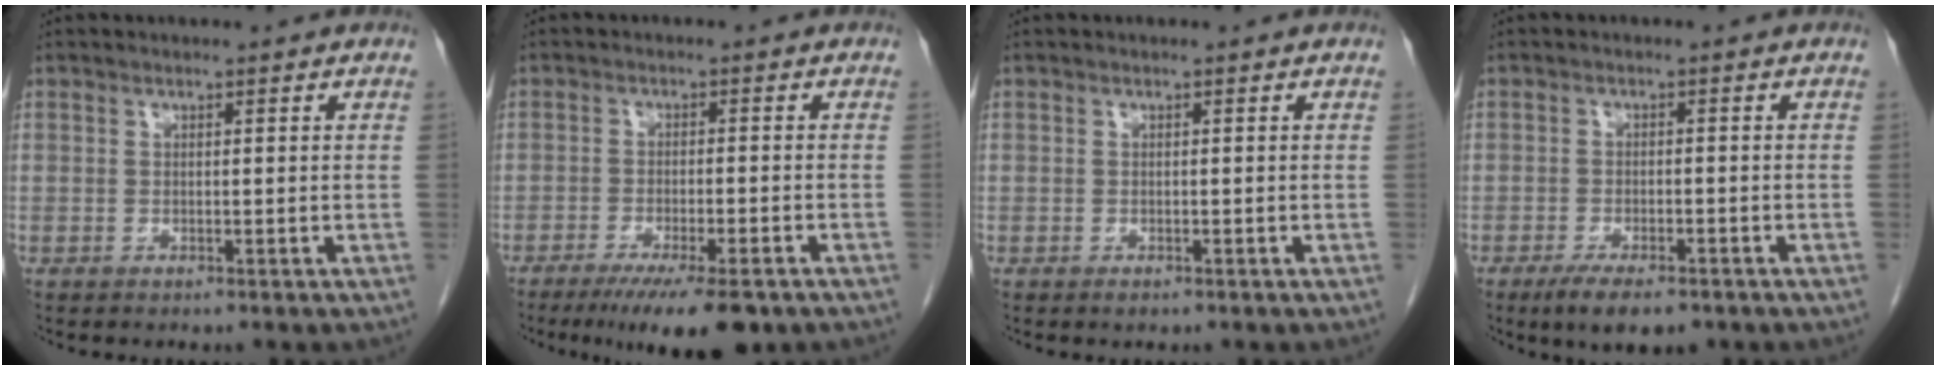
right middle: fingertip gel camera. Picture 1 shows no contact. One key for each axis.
{"total": 10.4, "fx": -7.3, "fy": 1.8, "fz": 7.2, "tx": -0.102, "ty": -0.018, "tz": -0.110}
{"total": 0.6, "fx": -0.4, "fy": 0.3, "fz": 0.3, "tx": -0.006, "ty": 0.000, "tz": -0.004}
{"total": 6.0, "fx": -4.2, "fy": 1.9, "fz": 3.9, "tx": -0.064, "ty": -0.008, "tz": -0.064}